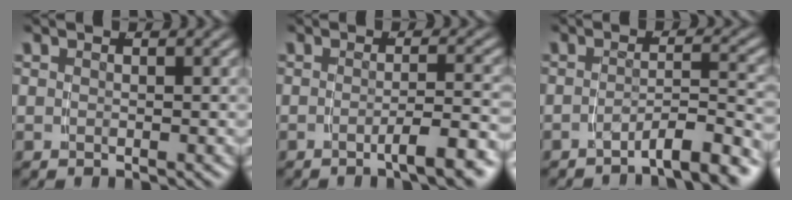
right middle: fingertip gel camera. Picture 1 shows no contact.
{"total": 3.3, "force": [-2.3, -0.2, 2.4], "torque": [-0.030, 0.001, -0.038]}
{"total": 4.8, "force": [-4.1, 0.3, 2.4], "torque": [-0.027, -0.003, -0.065]}